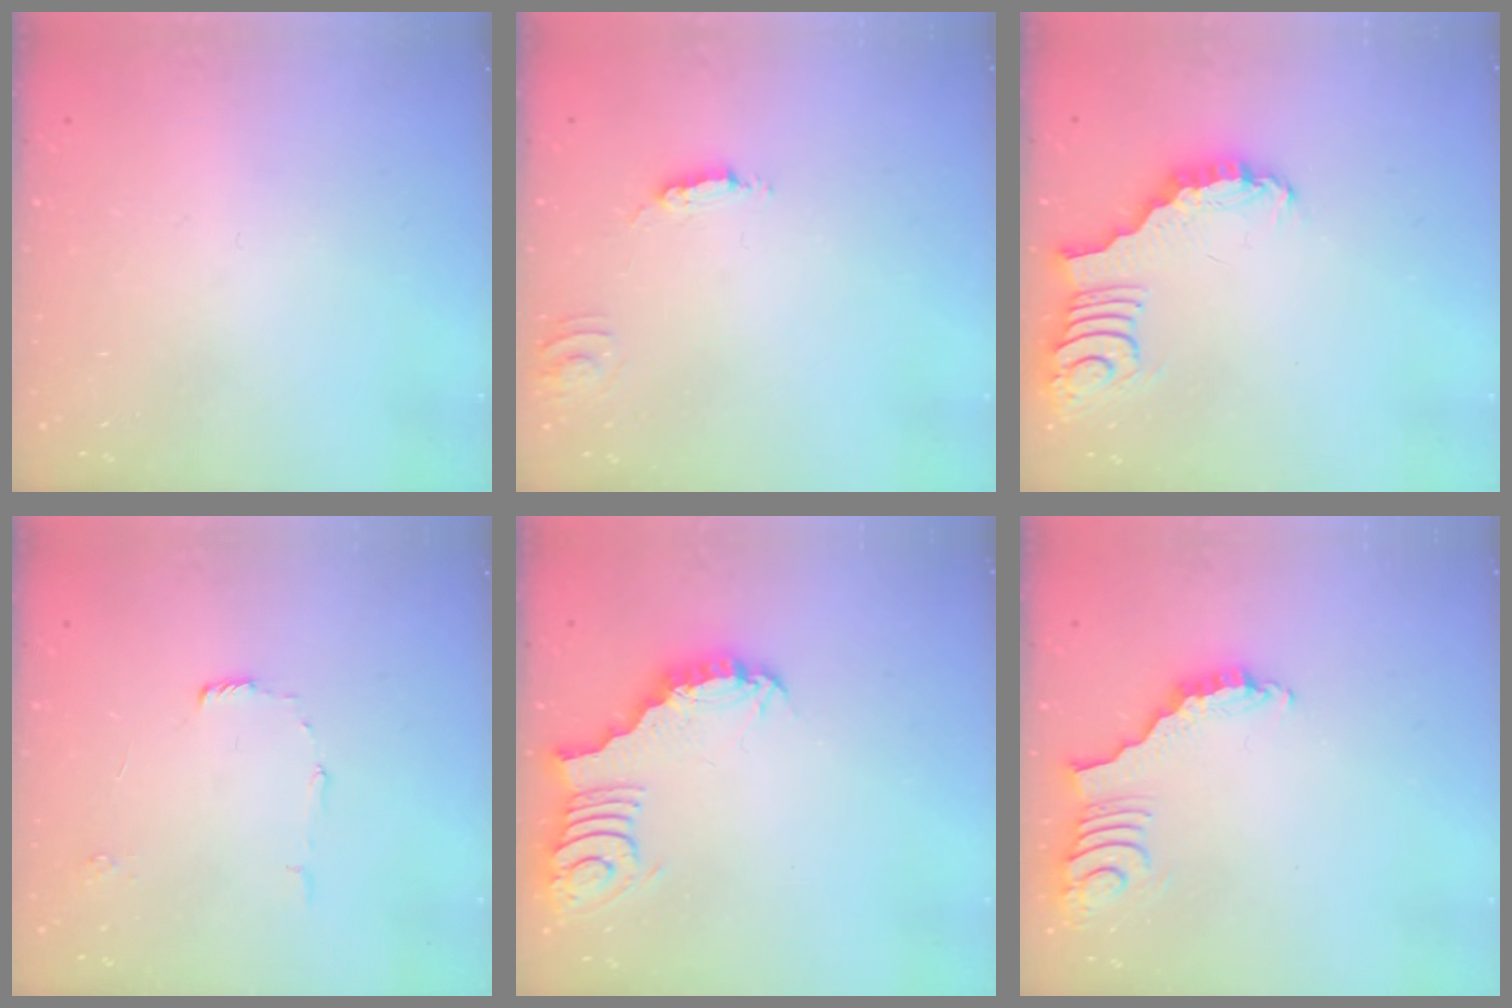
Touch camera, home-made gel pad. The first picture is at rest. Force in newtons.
{"total": 2.5, "press": 2.5, "slide": 0.1}
{"total": 3.4, "press": 3.4, "slide": 0.5}
{"total": 6.0, "press": 5.9, "slide": 0.5}
{"total": 3.9, "press": 3.8, "slide": 0.8}
{"total": 3.7, "press": 3.6, "slide": 0.7}